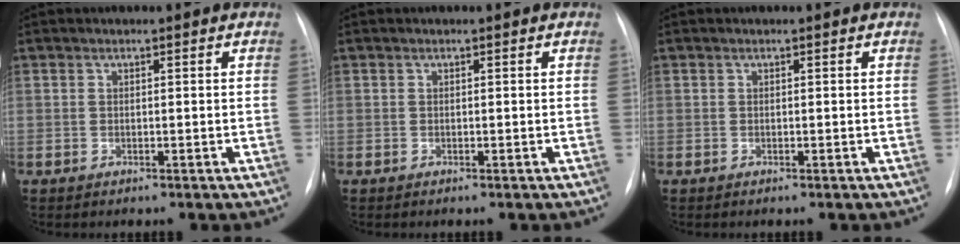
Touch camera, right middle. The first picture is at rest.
{"total": 0.0}
{"total": 0.0}